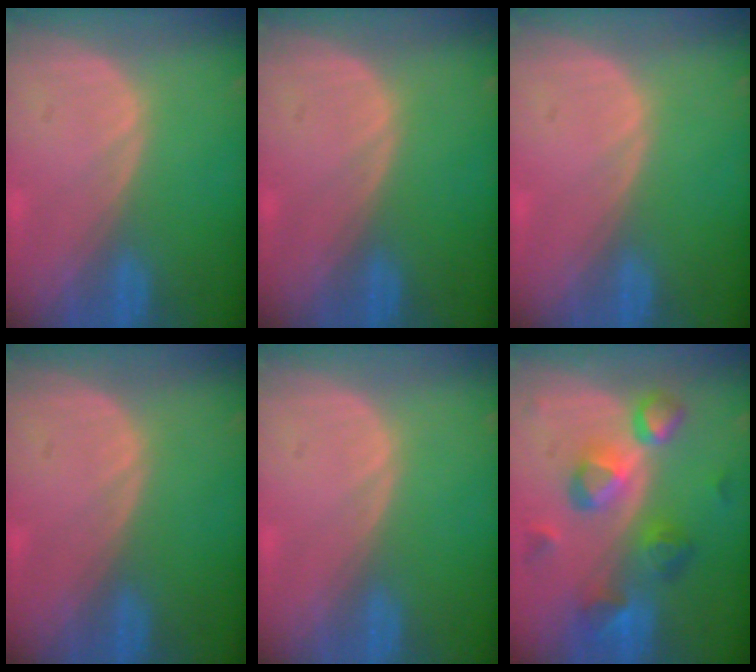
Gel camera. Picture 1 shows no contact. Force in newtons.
{"total": 0.0}
{"total": 0.0}
{"total": 0.0}
{"total": 0.0}
{"total": 9.2, "press": 8.3, "slide": 4.0}